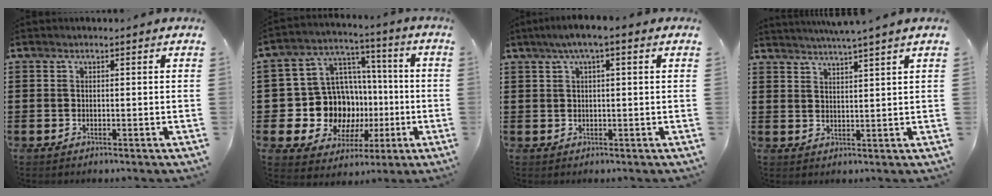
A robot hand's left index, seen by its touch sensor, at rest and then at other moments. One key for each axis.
{"total": 13.5, "fx": -1.7, "fy": 12.5, "fz": 4.9, "tx": -0.136, "ty": 0.000, "tz": -0.015}
{"total": 2.5, "fx": 0.9, "fy": 0.1, "fz": 2.4, "tx": -0.044, "ty": 0.002, "tz": 0.014}
{"total": 2.9, "fx": 2.7, "fy": -1.0, "fz": 0.6, "tx": -0.018, "ty": -0.013, "tz": 0.046}